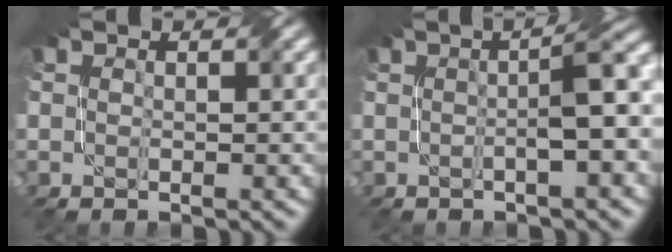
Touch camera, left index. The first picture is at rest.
{"total": 5.0, "force": [0.2, 0.9, 4.9], "torque": [-0.066, 0.017, -0.001]}